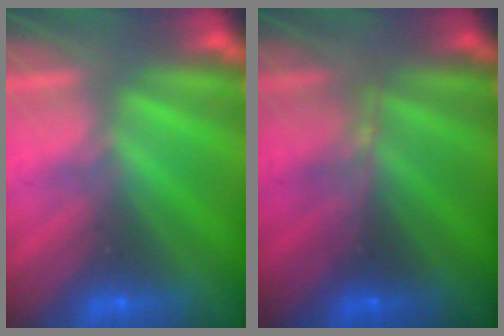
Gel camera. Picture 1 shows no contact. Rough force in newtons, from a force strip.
{"total": 2.9}